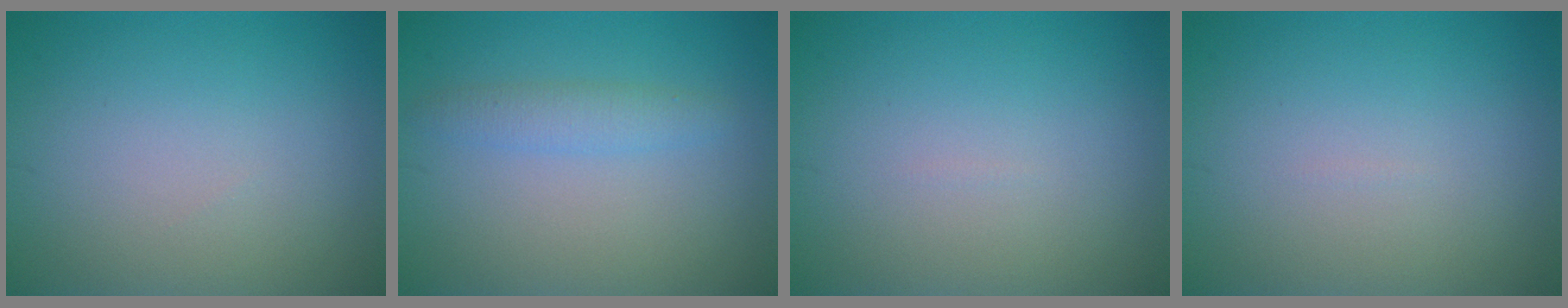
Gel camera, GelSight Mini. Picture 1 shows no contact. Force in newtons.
{"total": 1.9, "press": 1.9, "slide": 0.1}
{"total": 0.0}
{"total": 0.0}